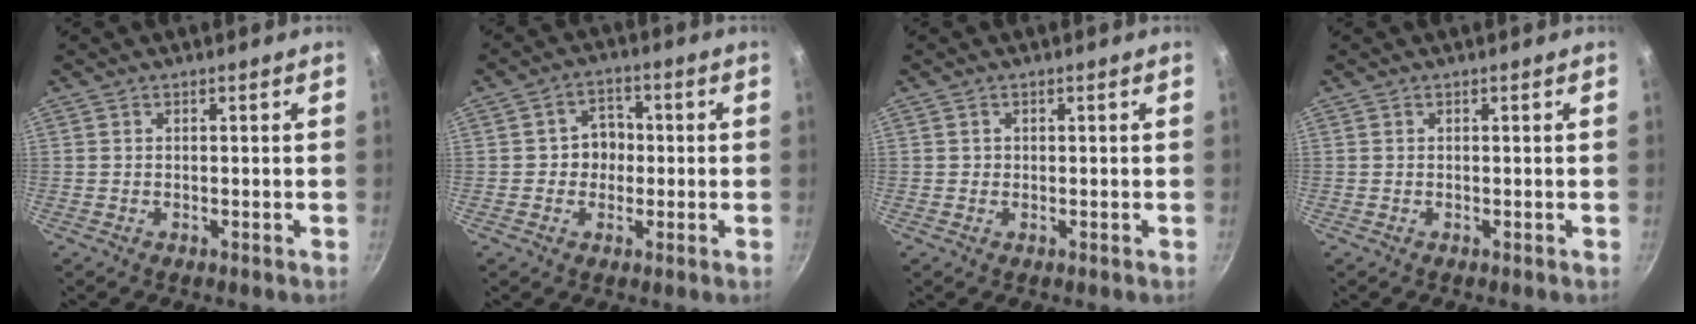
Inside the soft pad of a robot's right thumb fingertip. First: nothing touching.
{"total": 5.5, "force": [-0.3, 4.8, 2.6], "torque": [0.000, 0.011, -0.010]}
{"total": 0.5, "force": [0.0, 0.5, 0.0], "torque": [0.006, 0.001, 0.000]}
{"total": 0.0}